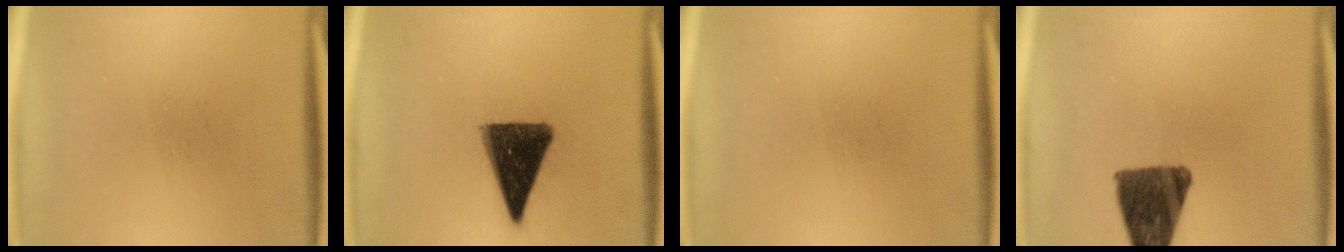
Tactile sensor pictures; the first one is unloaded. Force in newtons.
{"total": 13.0}
{"total": 0.0}
{"total": 11.9}